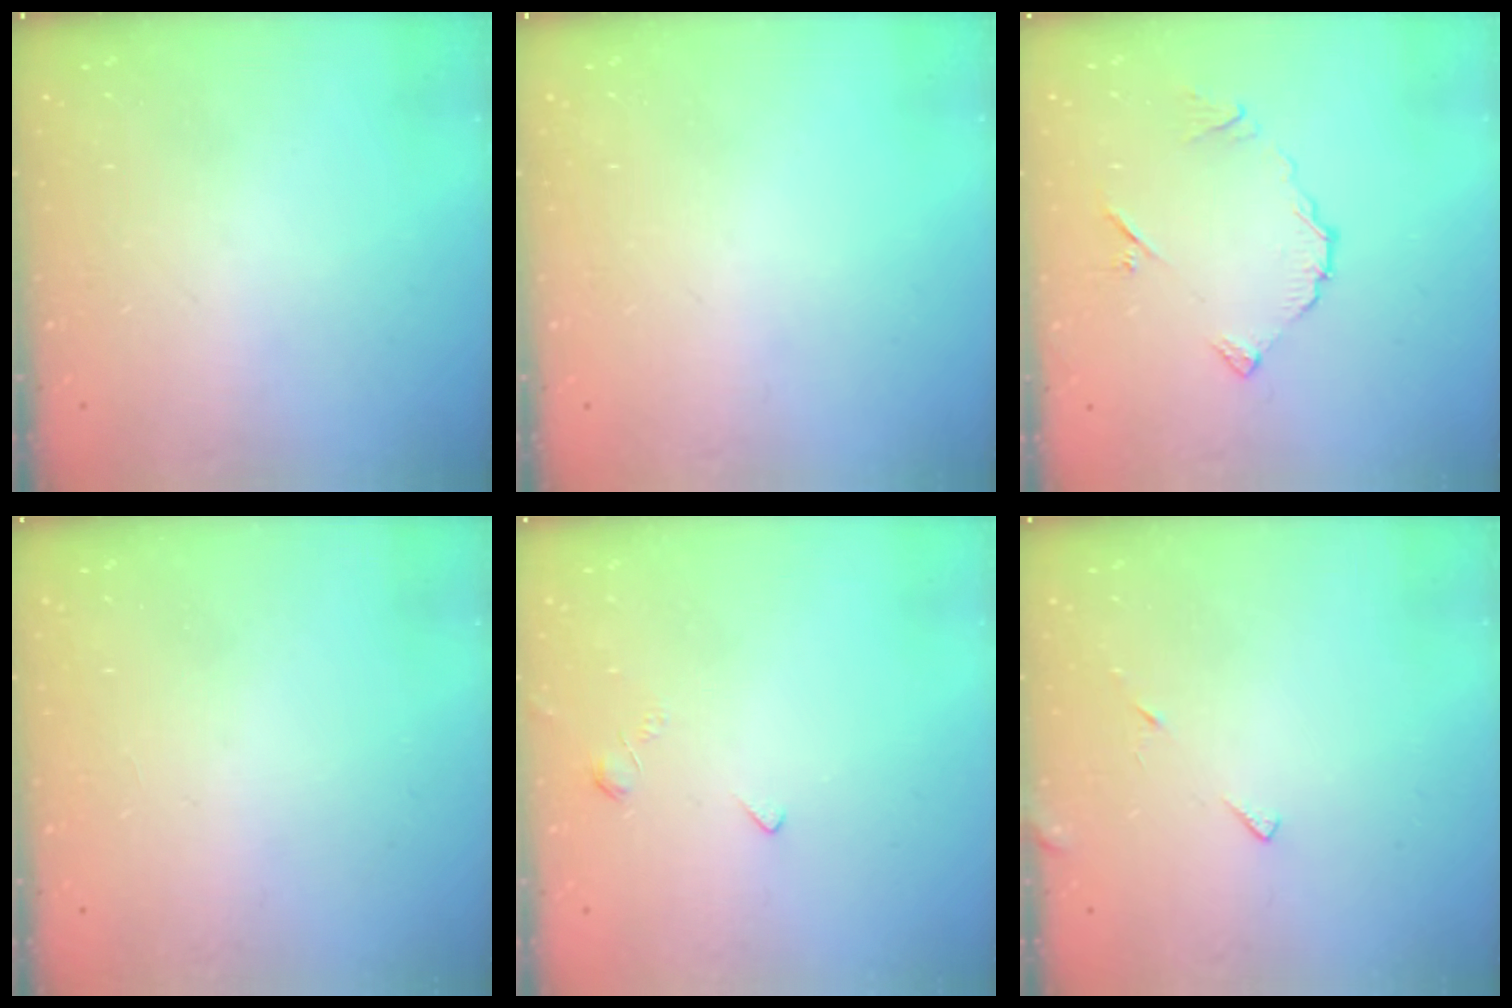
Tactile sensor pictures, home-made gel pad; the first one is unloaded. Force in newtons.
{"total": 0.0}
{"total": 7.4, "press": 7.4, "slide": 0.3}
{"total": 1.7, "press": 1.6, "slide": 0.2}
{"total": 1.6, "press": 1.5, "slide": 0.5}
{"total": 5.7, "press": 5.7, "slide": 0.6}